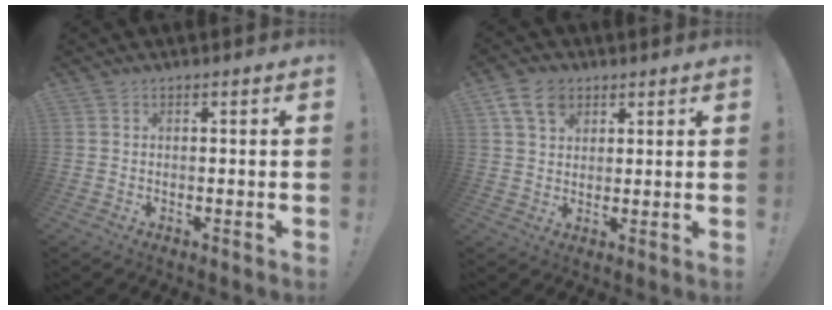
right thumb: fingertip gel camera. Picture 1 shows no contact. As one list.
[{"total": 8.1, "force": [4.1, 5.7, 4.0], "torque": [-0.075, -0.007, 0.083]}]